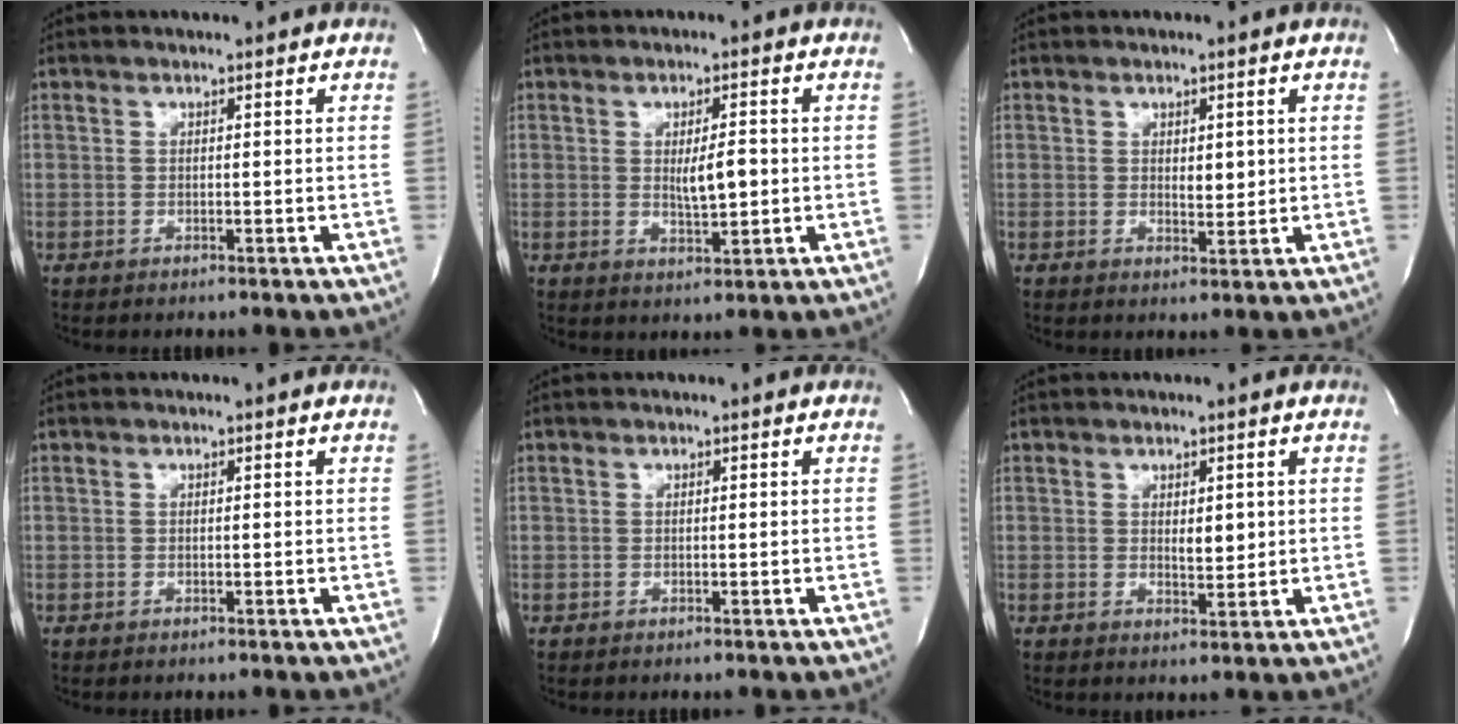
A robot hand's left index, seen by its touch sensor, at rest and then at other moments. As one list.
[{"total": 4.3, "force": [-0.1, 1.0, 4.2], "torque": [-0.072, -0.004, 0.003]}, {"total": 2.1, "force": [0.4, 1.0, 1.8], "torque": [-0.027, -0.006, 0.010]}, {"total": 0.0}, {"total": 0.0}, {"total": 2.5, "force": [0.4, 1.0, 2.2], "torque": [-0.034, -0.007, 0.011]}]